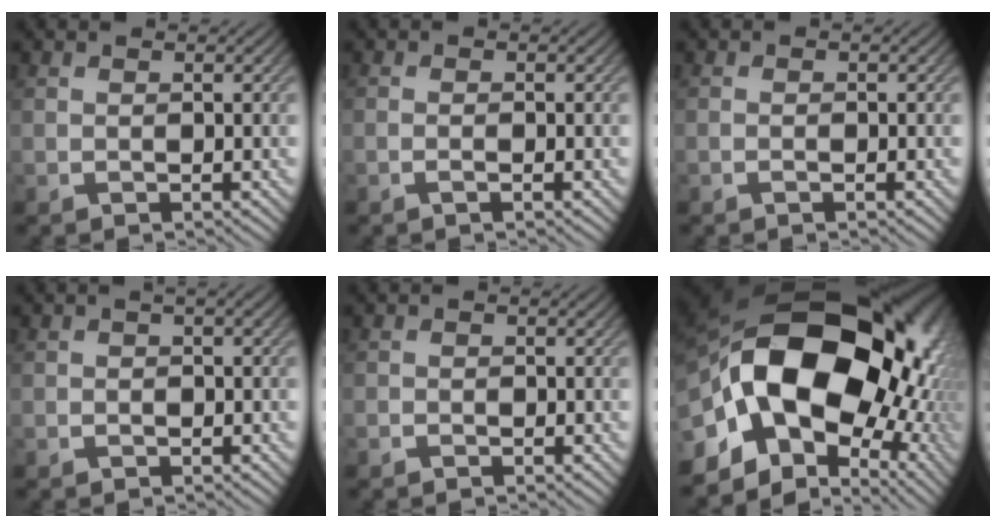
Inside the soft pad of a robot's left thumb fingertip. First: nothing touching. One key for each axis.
{"total": 1.0, "fx": -0.4, "fy": 0.1, "fz": 0.8, "tx": -0.016, "ty": 0.001, "tz": -0.011}
{"total": 0.7, "fx": -0.4, "fy": 0.1, "fz": 0.5, "tx": -0.010, "ty": -0.001, "tz": -0.007}
{"total": 1.3, "fx": -0.1, "fy": 0.6, "fz": 1.2, "tx": -0.019, "ty": 0.001, "tz": -0.001}
{"total": 0.9, "fx": -0.7, "fy": 0.5, "fz": 0.2, "tx": -0.004, "ty": -0.001, "tz": -0.014}
{"total": 22.9, "fx": -0.3, "fy": 15.9, "fz": 16.4, "tx": -0.321, "ty": -0.028, "tz": 0.018}